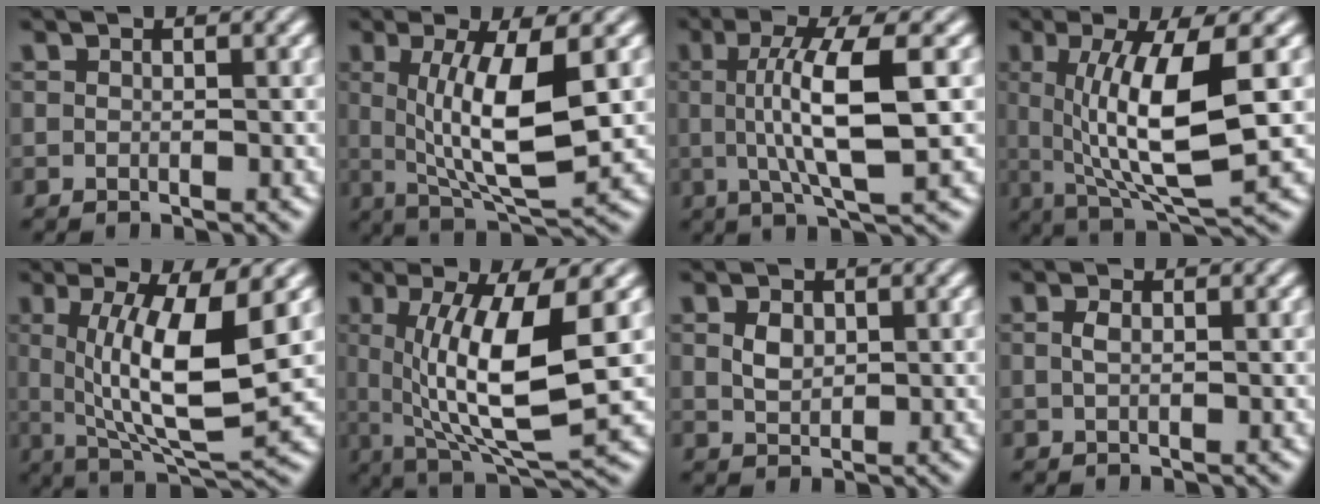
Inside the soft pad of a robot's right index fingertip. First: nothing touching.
{"total": 7.9, "force": [0.9, 2.0, 7.6], "torque": [-0.124, -0.014, 0.031]}
{"total": 6.6, "force": [0.7, 0.3, 6.5], "torque": [-0.108, -0.005, 0.019]}
{"total": 8.9, "force": [0.7, 2.2, 8.6], "torque": [-0.143, -0.013, 0.030]}
{"total": 8.6, "force": [0.8, 2.5, 8.3], "torque": [-0.138, -0.020, 0.033]}
{"total": 9.7, "force": [0.5, 3.0, 9.2], "torque": [-0.156, -0.020, 0.029]}
{"total": 1.3, "force": [0.5, 0.2, 1.1], "torque": [-0.014, -0.010, 0.024]}
{"total": 1.0, "force": [0.0, -0.9, 0.6], "torque": [-0.005, -0.004, 0.005]}